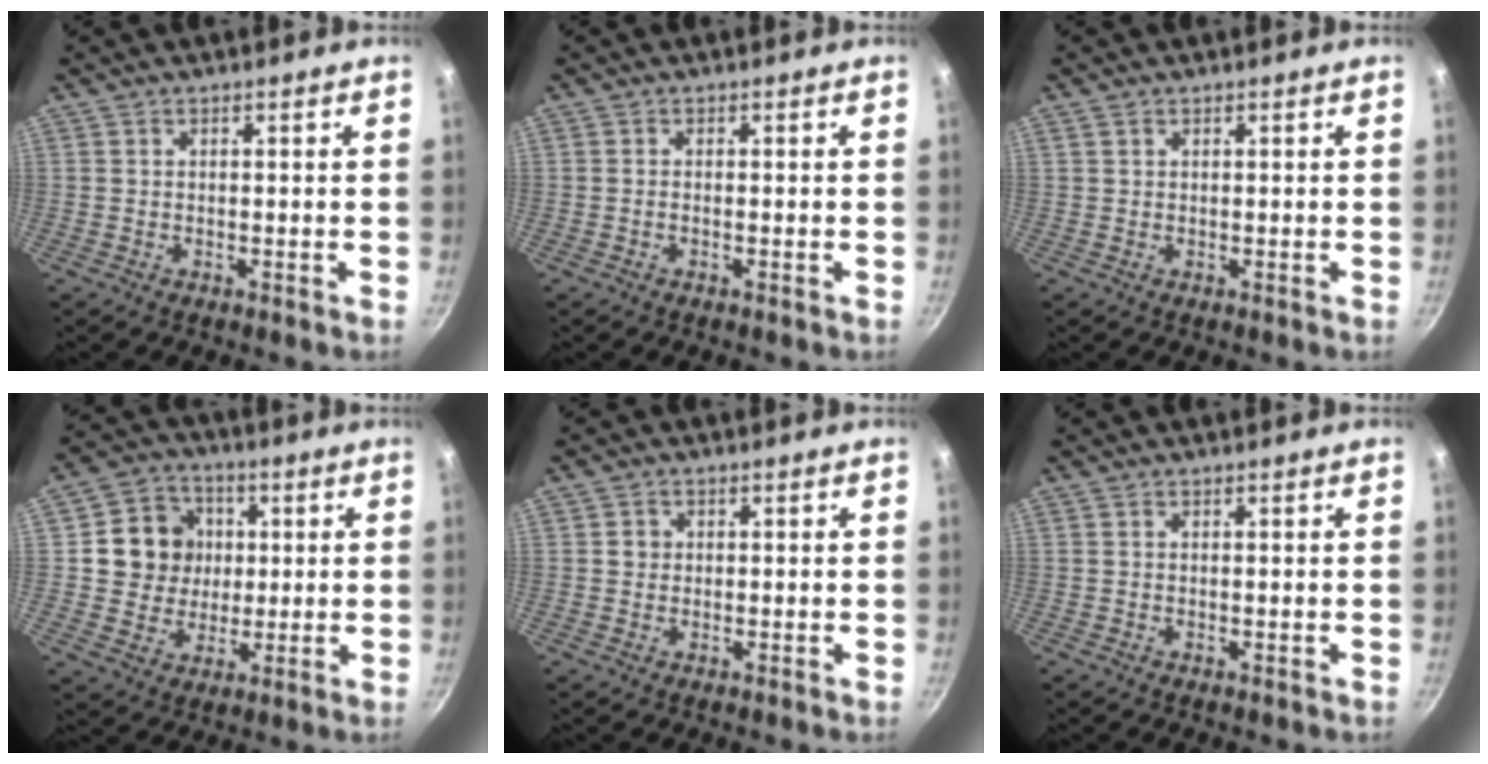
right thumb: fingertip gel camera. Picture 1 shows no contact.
{"total": 0.5, "force": [-0.3, 0.1, 0.4], "torque": [-0.012, 0.003, -0.009]}
{"total": 0.9, "force": [0.5, 0.7, 0.3], "torque": [-0.005, 0.001, 0.008]}
{"total": 11.5, "force": [2.0, 10.5, 4.2], "torque": [-0.036, 0.008, 0.030]}
{"total": 1.9, "force": [0.2, 1.8, 0.5], "torque": [0.000, 0.005, 0.000]}
{"total": 0.0}